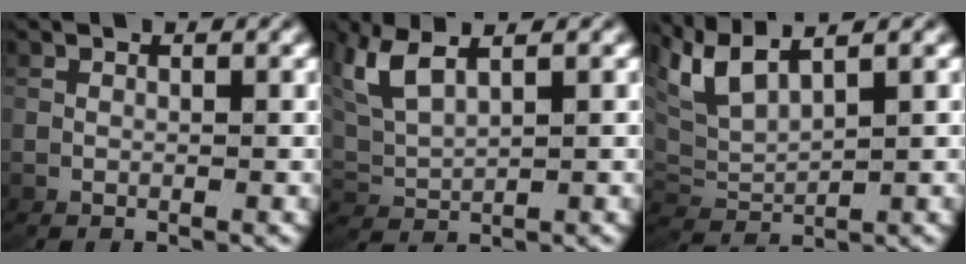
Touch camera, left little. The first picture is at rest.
{"total": 4.7, "force": [2.2, 2.8, 3.0], "torque": [-0.094, -0.004, 0.051]}
{"total": 6.4, "force": [2.5, 4.4, 3.8], "torque": [-0.117, -0.011, 0.051]}